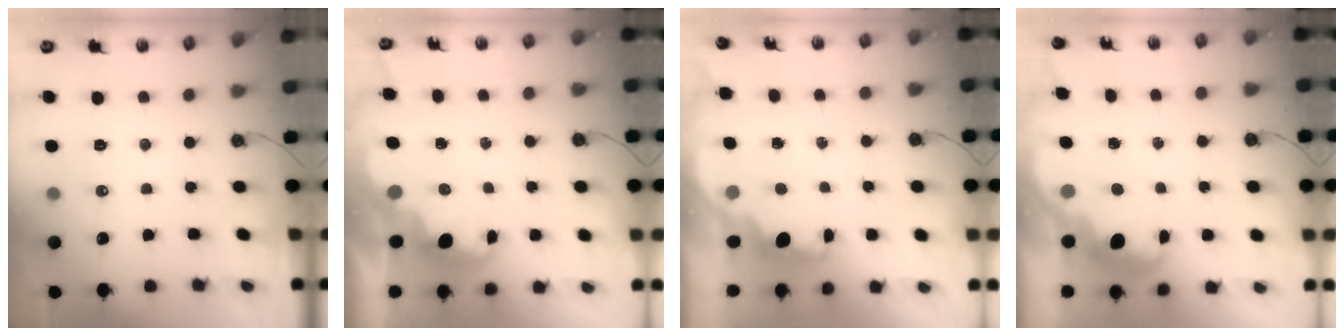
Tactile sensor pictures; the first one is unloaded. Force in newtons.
{"total": 2.6, "press": 2.6, "slide": 0.5}
{"total": 2.0, "press": 1.8, "slide": 0.8}
{"total": 3.4, "press": 3.3, "slide": 0.7}